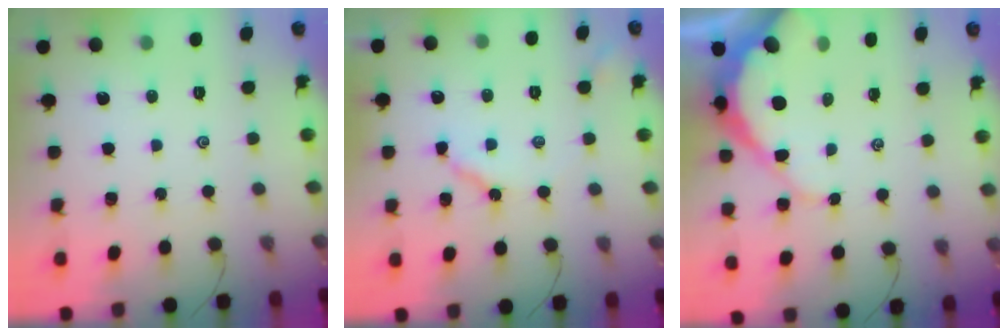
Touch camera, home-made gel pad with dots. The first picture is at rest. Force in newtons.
{"total": 5.4, "press": 5.4, "slide": 0.6}
{"total": 9.8, "press": 9.8, "slide": 0.9}